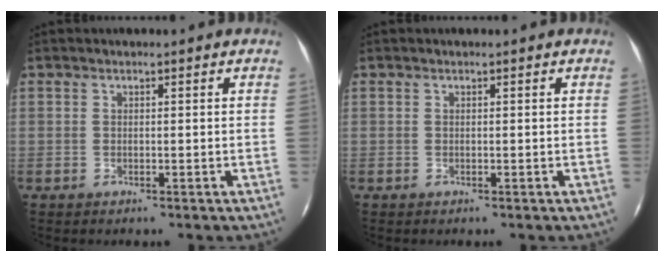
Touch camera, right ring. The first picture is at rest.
{"total": 0.0}